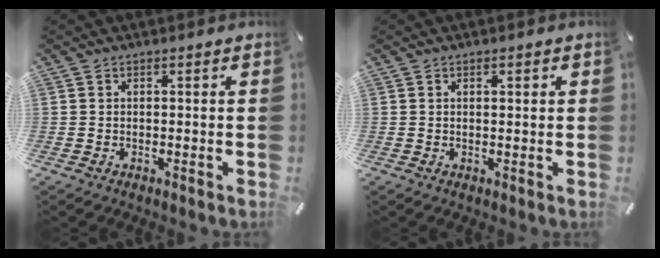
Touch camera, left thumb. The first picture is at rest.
{"total": 0.8, "force": [0.3, 0.3, 0.6], "torque": [-0.014, 0.001, 0.005]}